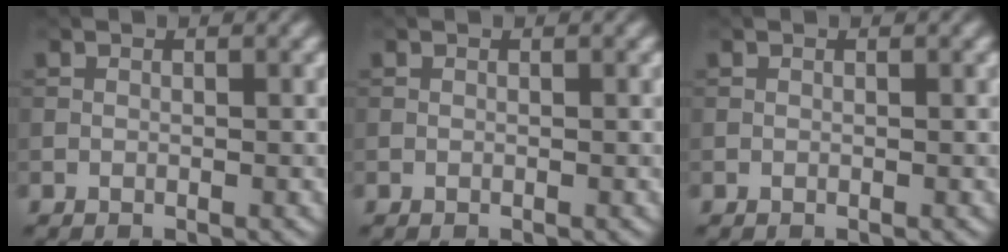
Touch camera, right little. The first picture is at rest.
{"total": 0.0}
{"total": 0.0}